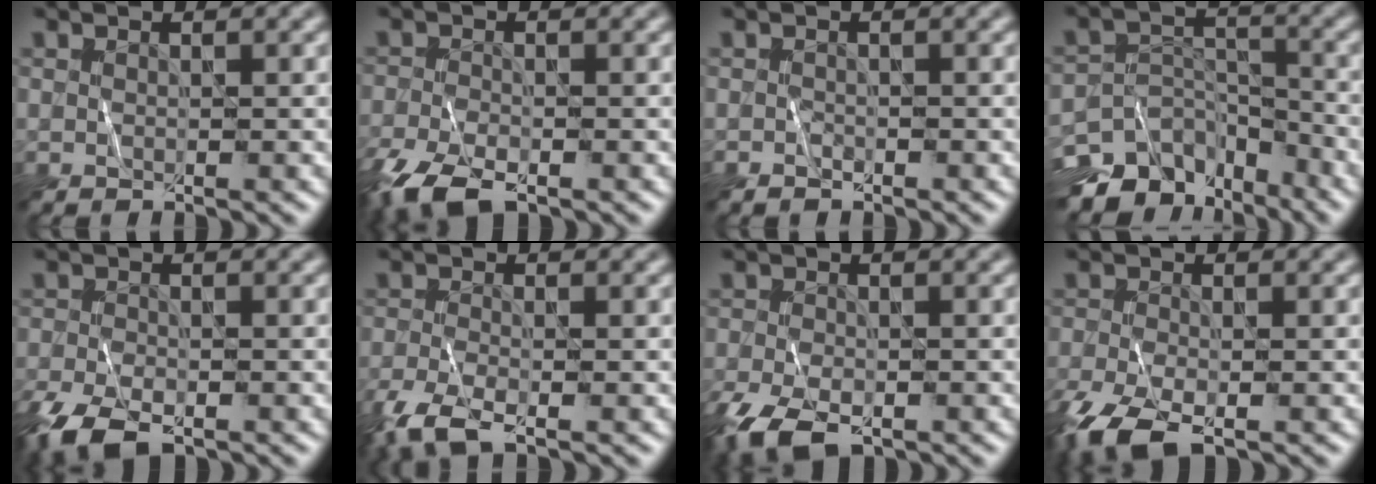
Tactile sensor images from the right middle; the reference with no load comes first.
{"total": 6.1, "force": [-4.2, 2.4, 3.7], "torque": [-0.076, -0.018, -0.086]}
{"total": 0.7, "force": [-0.5, 0.4, 0.1], "torque": [-0.002, -0.001, -0.009]}
{"total": 9.8, "force": [-7.1, 5.5, 3.8], "torque": [-0.062, -0.004, -0.119]}
{"total": 6.1, "force": [-4.1, 2.7, 3.6], "torque": [-0.072, -0.017, -0.081]}
{"total": 4.4, "force": [-2.9, 1.4, 3.0], "torque": [-0.073, -0.014, -0.066]}
{"total": 6.2, "force": [-3.9, 2.9, 3.8], "torque": [-0.075, -0.015, -0.074]}
{"total": 6.5, "force": [-4.1, 2.6, 4.3], "torque": [-0.099, -0.021, -0.084]}